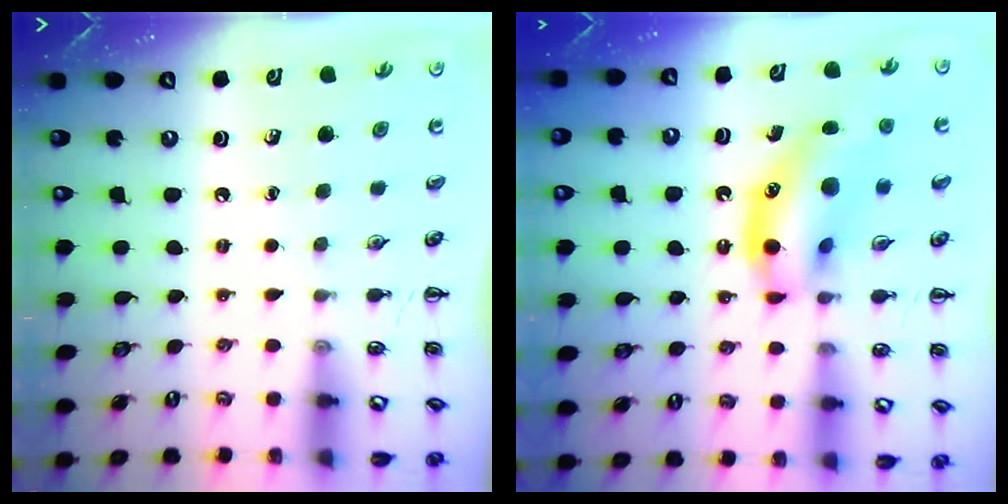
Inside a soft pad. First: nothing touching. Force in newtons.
{"total": 15.2, "press": 14.8, "slide": 3.3}